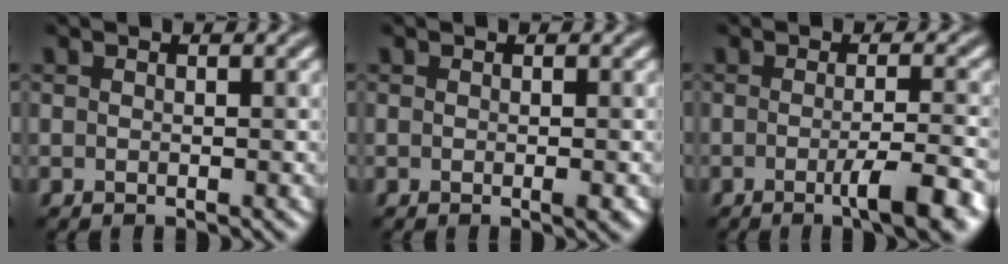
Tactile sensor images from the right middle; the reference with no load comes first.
{"total": 0.7, "force": [-0.2, 0.1, 0.7], "torque": [-0.010, -0.002, -0.002]}
{"total": 5.0, "force": [-1.8, 1.0, 4.6], "torque": [-0.067, -0.002, -0.029]}